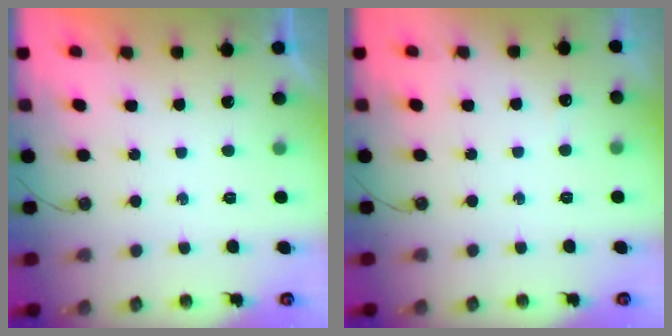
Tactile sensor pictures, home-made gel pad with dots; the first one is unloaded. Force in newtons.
{"total": 12.4, "press": 2.6, "slide": 12.1}